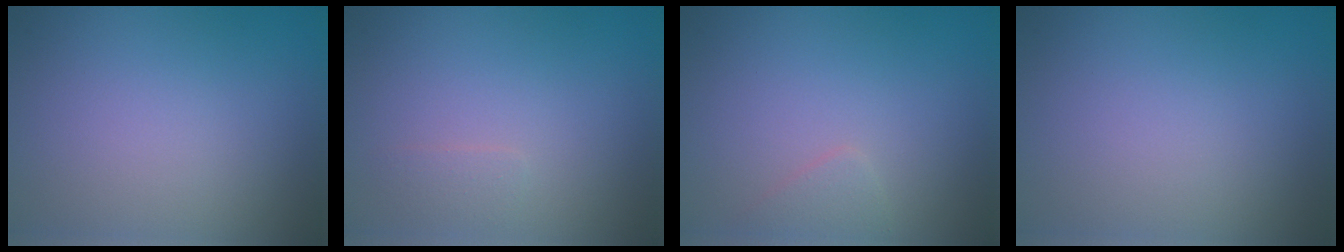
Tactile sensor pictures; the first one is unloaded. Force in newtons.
{"total": 0.8, "press": 0.8, "slide": 0.0}
{"total": 1.2, "press": 1.1, "slide": 0.1}
{"total": 0.0}